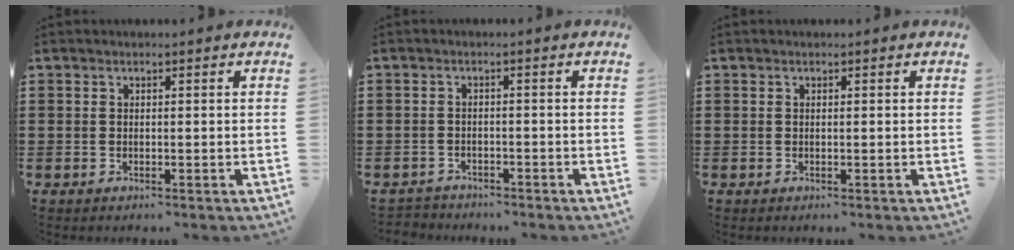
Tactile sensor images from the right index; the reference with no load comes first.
{"total": 1.7, "force": [-1.7, 0.4, -0.2], "torque": [-0.002, 0.003, -0.039]}
{"total": 0.0}